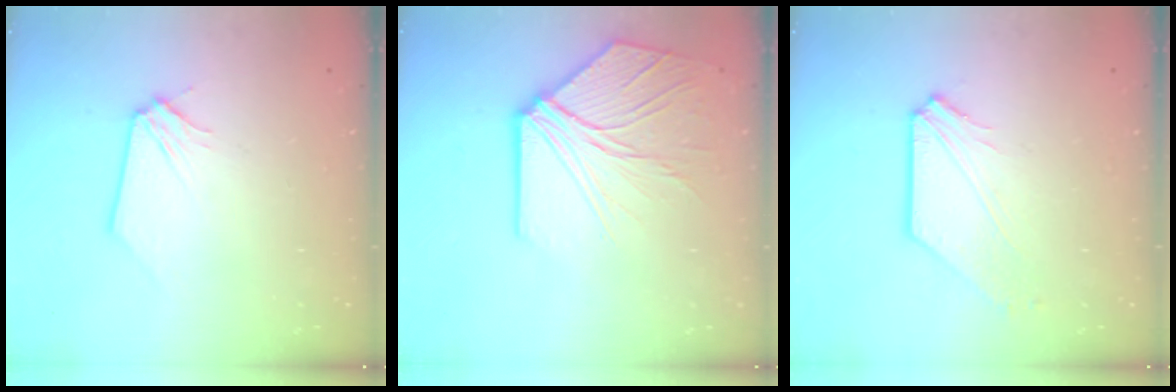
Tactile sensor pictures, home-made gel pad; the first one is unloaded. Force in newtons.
{"total": 10.2, "press": 10.1, "slide": 1.9}
{"total": 4.7, "press": 4.6, "slide": 0.7}